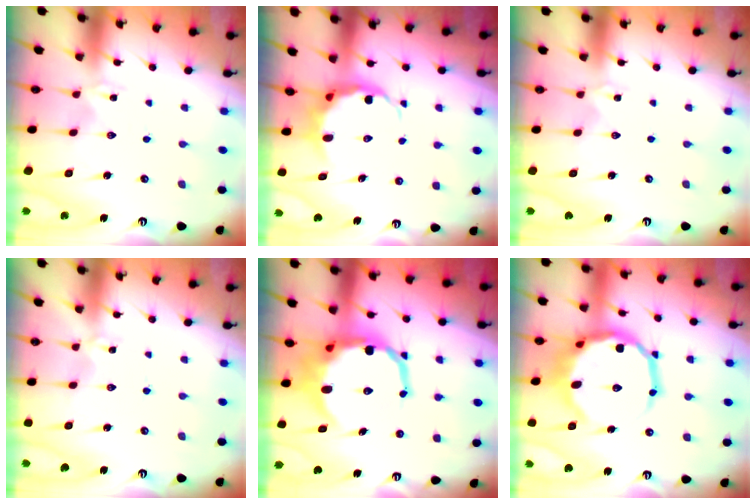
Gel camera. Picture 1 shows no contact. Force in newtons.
{"total": 6.4, "press": 6.2, "slide": 1.7}
{"total": 1.8, "press": 1.8, "slide": 0.2}
{"total": 0.0}
{"total": 16.3, "press": 16.0, "slide": 3.2}
{"total": 19.2, "press": 18.9, "slide": 3.3}